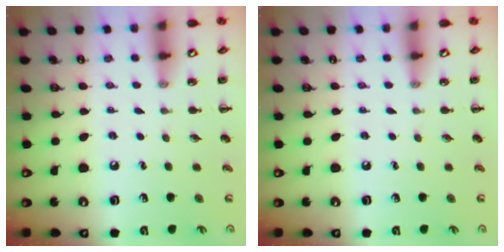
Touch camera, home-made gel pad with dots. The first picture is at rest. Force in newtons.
{"total": 0.0}